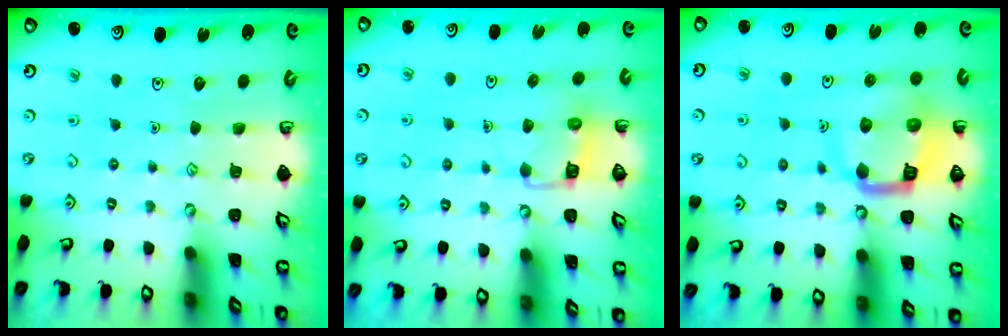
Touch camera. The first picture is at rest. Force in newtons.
{"total": 3.9, "press": 3.9, "slide": 0.2}
{"total": 12.4, "press": 12.3, "slide": 1.4}